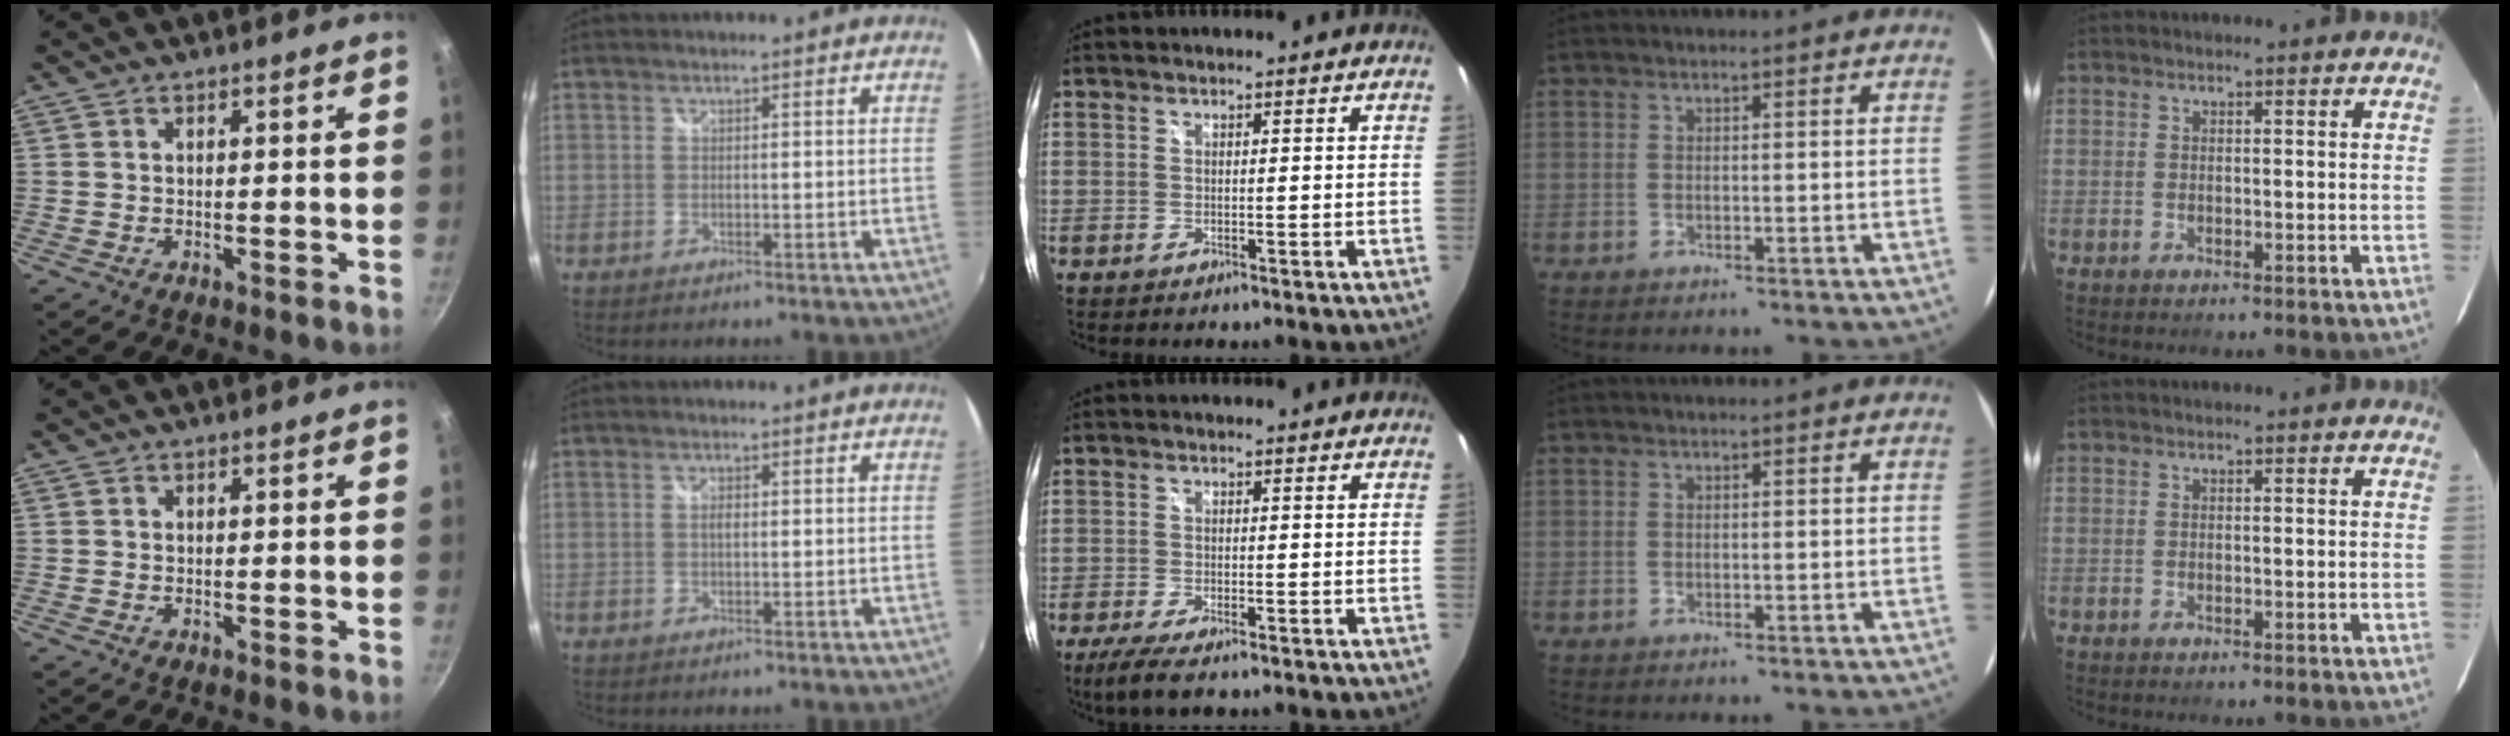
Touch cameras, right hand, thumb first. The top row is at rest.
{"index": {"total": 1.1, "force": [0.1, 0.5, 1.0], "torque": [-0.018, 0.002, -0.001]}, "middle": {"total": 5.2, "force": [-3.8, 0.9, 3.4], "torque": [-0.085, -0.022, -0.070]}}